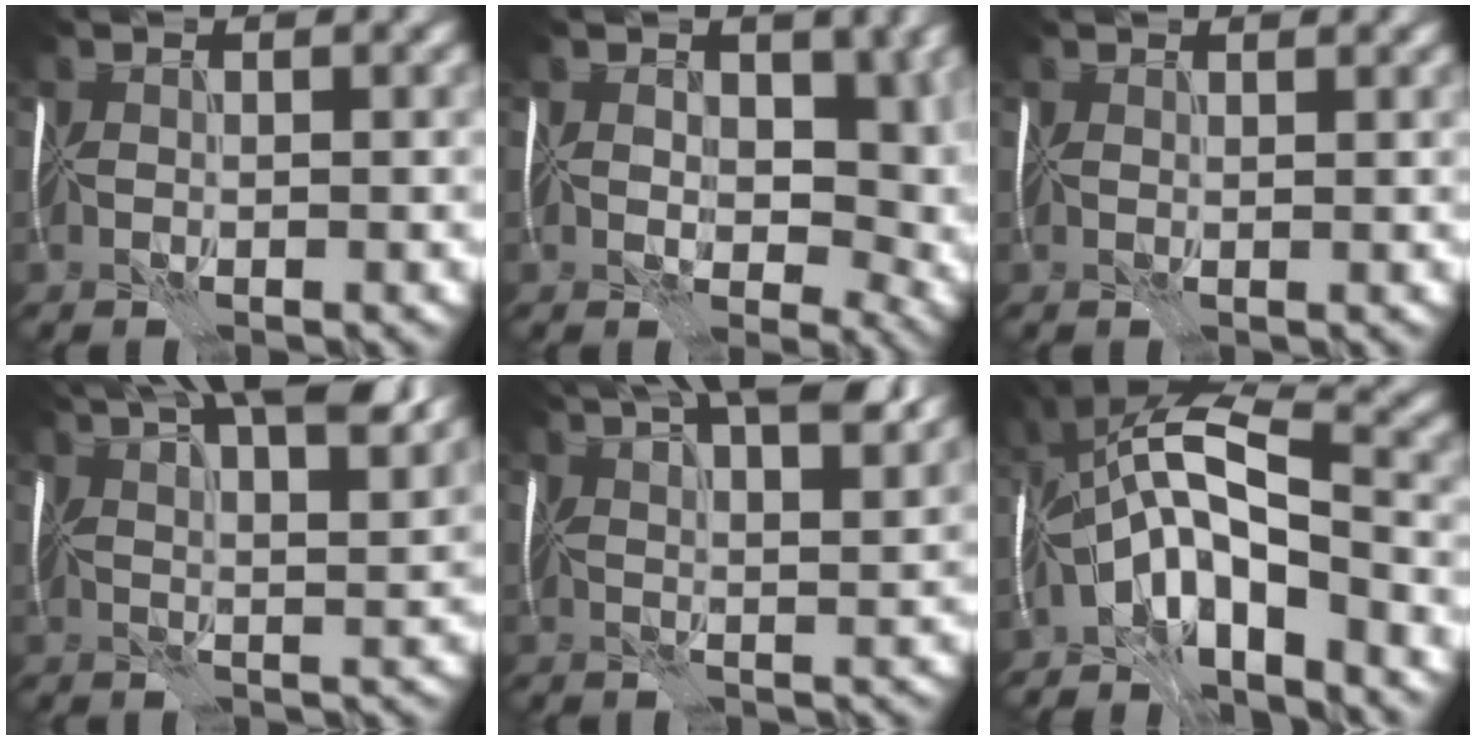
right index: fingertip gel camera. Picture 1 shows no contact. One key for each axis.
{"total": 7.6, "fx": 1.1, "fy": 5.4, "fz": 5.3, "tx": -0.054, "ty": -0.011, "tz": 0.008}
{"total": 1.6, "fx": 1.4, "fy": 0.5, "fz": 0.7, "tx": -0.013, "ty": 0.004, "tz": 0.013}
{"total": 13.5, "fx": 8.3, "fy": 4.3, "fz": 9.7, "tx": -0.131, "ty": 0.035, "tz": 0.088}
{"total": 12.2, "fx": 7.7, "fy": 4.0, "fz": 8.6, "tx": -0.110, "ty": 0.035, "tz": 0.081}
{"total": 9.4, "fx": -3.4, "fy": 3.6, "fz": 8.0, "tx": -0.137, "ty": 0.017, "tz": -0.079}